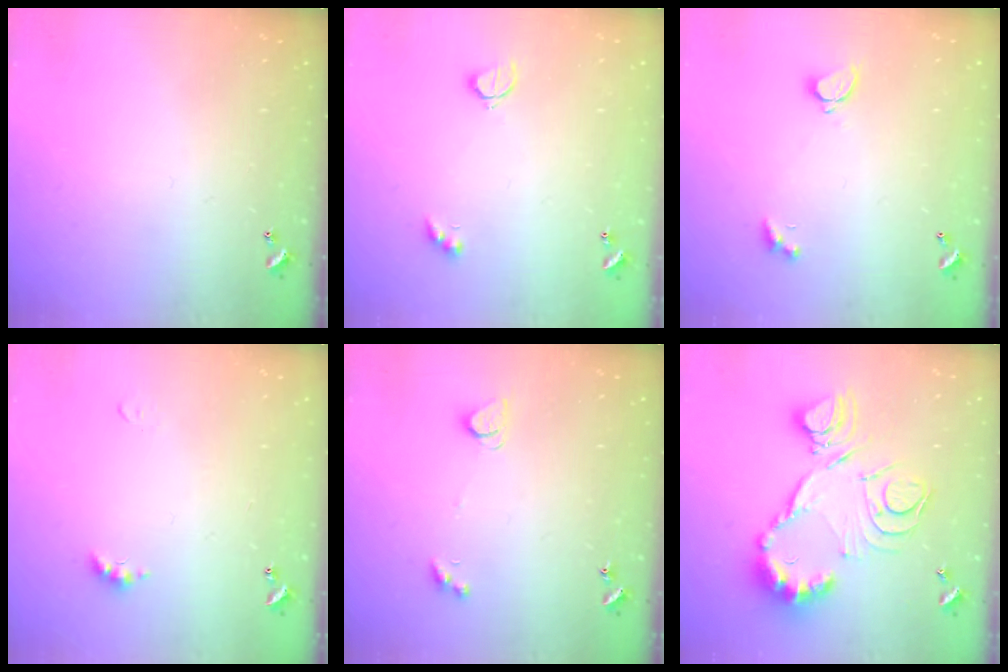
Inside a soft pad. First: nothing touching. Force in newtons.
{"total": 2.6, "press": 2.6, "slide": 0.5}
{"total": 1.6, "press": 1.6, "slide": 0.5}
{"total": 3.2, "press": 3.1, "slide": 0.6}
{"total": 2.6, "press": 2.6, "slide": 0.5}
{"total": 21.4, "press": 21.4, "slide": 1.9}